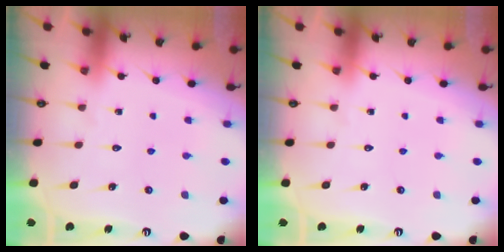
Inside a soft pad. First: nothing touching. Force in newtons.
{"total": 0.0}